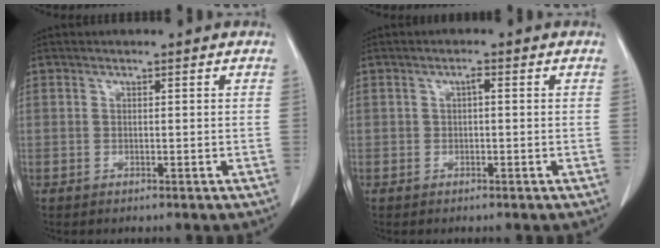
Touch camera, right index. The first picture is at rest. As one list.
[{"total": 0.8, "force": [0.1, 0.1, 0.8], "torque": [-0.014, 0.003, 0.001]}]